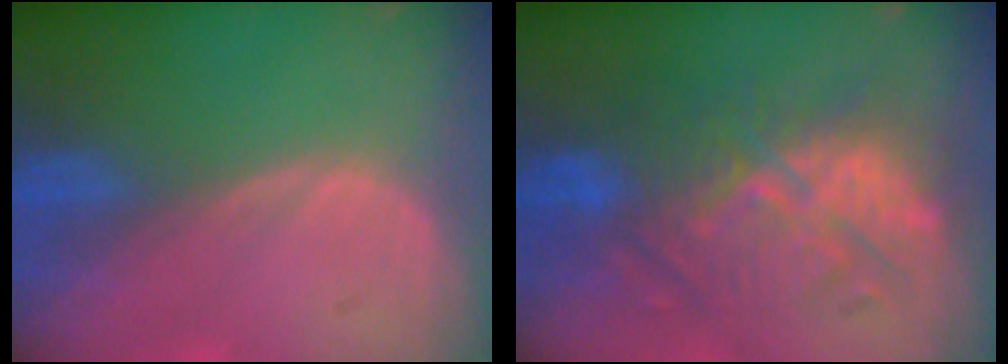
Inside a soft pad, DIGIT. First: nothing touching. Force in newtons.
{"total": 10.2, "press": 10.2, "slide": 0.3}